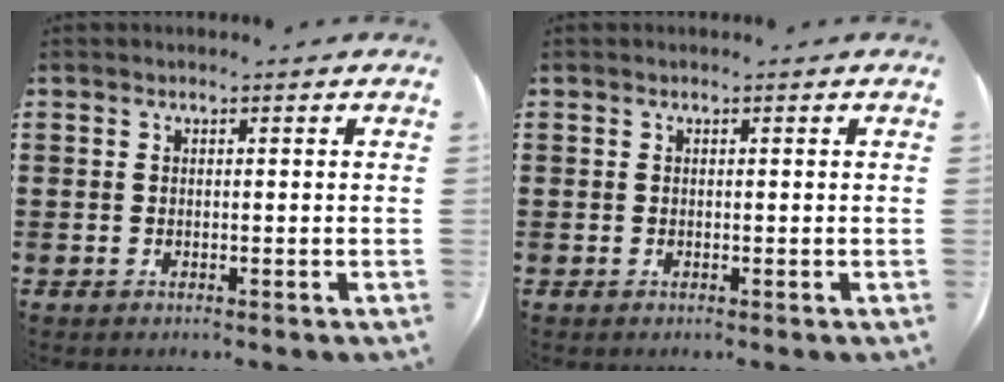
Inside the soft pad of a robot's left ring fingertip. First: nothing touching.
{"total": 0.0}